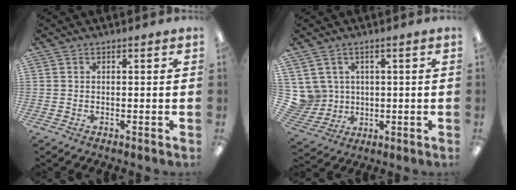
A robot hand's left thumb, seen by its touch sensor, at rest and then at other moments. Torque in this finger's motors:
{"motor_torque": [-0.01, 0.01, 0.32, -0.17, 0.00]}